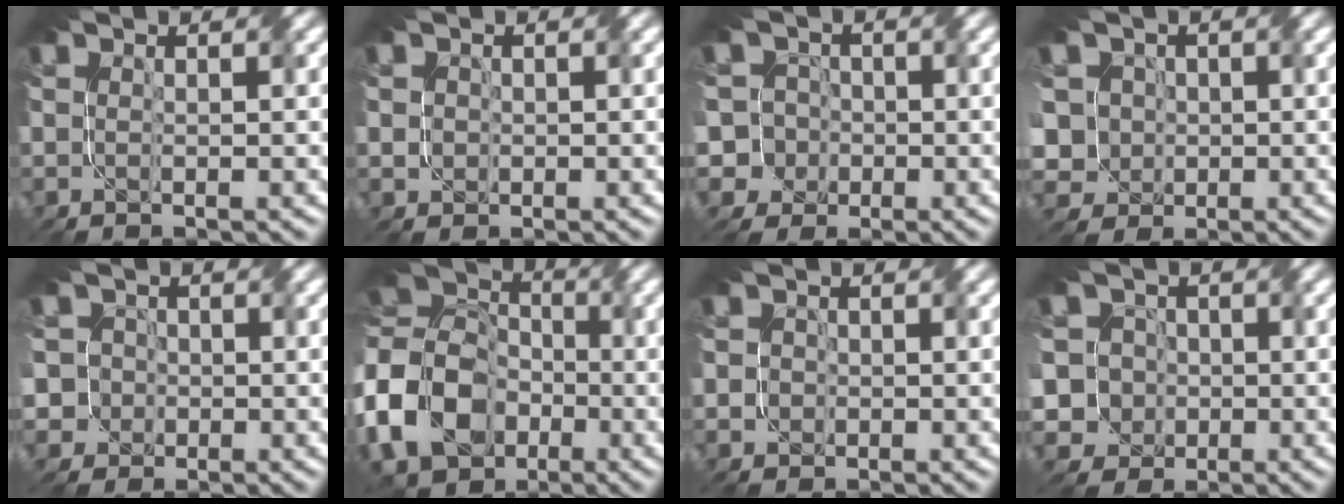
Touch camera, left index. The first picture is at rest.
{"total": 1.1, "force": [0.1, 1.1, 0.4], "torque": [-0.002, 0.009, 0.000]}
{"total": 6.5, "force": [-1.8, 6.2, 0.9], "torque": [-0.023, 0.021, -0.070]}
{"total": 5.9, "force": [0.6, 5.2, 2.6], "torque": [-0.068, 0.026, -0.025]}
{"total": 5.3, "force": [-1.1, 5.0, 1.0], "torque": [-0.025, 0.025, -0.056]}
{"total": 13.7, "force": [-3.9, 10.7, 7.7], "torque": [-0.194, 0.001, -0.090]}
{"total": 1.4, "force": [0.0, 1.3, 0.5], "torque": [0.007, 0.013, -0.012]}
{"total": 7.0, "force": [-0.7, 6.6, 2.2], "torque": [-0.057, 0.028, -0.051]}